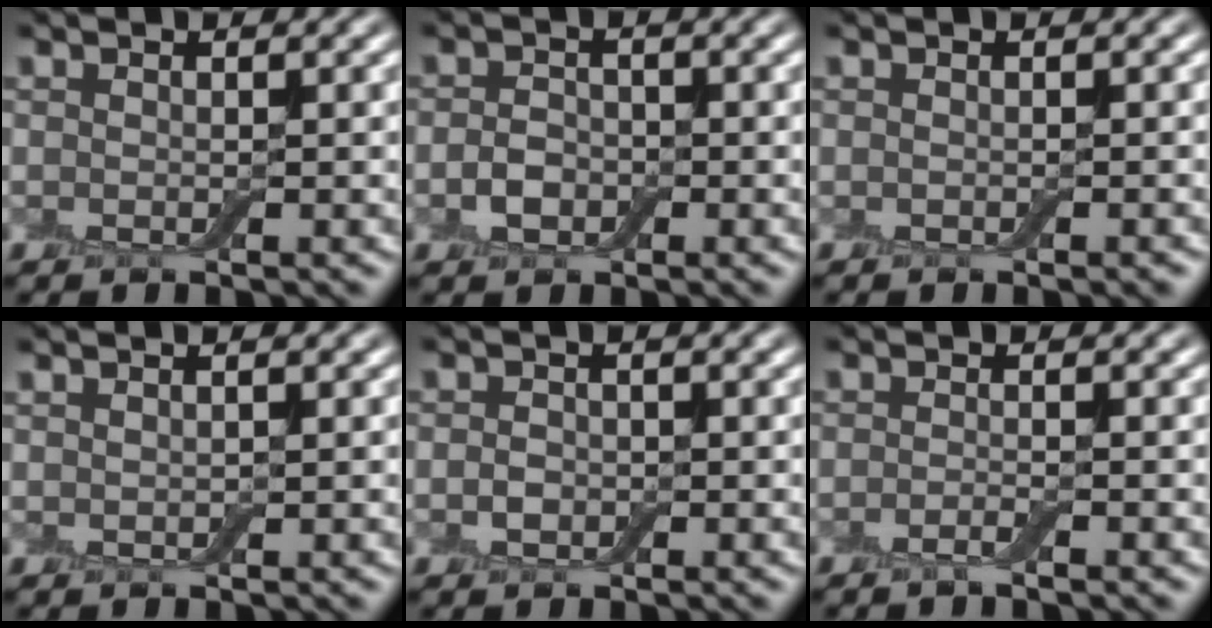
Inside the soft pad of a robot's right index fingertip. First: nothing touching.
{"total": 1.9, "force": [-0.6, 1.5, 1.0], "torque": [-0.023, 0.002, -0.017]}
{"total": 0.6, "force": [-0.4, 0.2, 0.4], "torque": [-0.007, 0.000, -0.005]}
{"total": 0.6, "force": [0.4, 0.2, 0.5], "torque": [-0.011, 0.002, 0.007]}
{"total": 1.2, "force": [-0.3, 1.0, 0.7], "torque": [-0.015, 0.000, -0.010]}
{"total": 1.0, "force": [-0.6, 0.1, 0.8], "torque": [-0.015, -0.003, -0.013]}